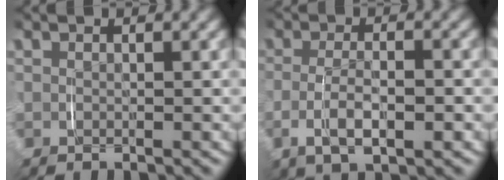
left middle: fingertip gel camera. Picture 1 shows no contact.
{"total": 4.1, "force": [-1.2, 1.8, 3.5], "torque": [-0.064, -0.001, -0.020]}